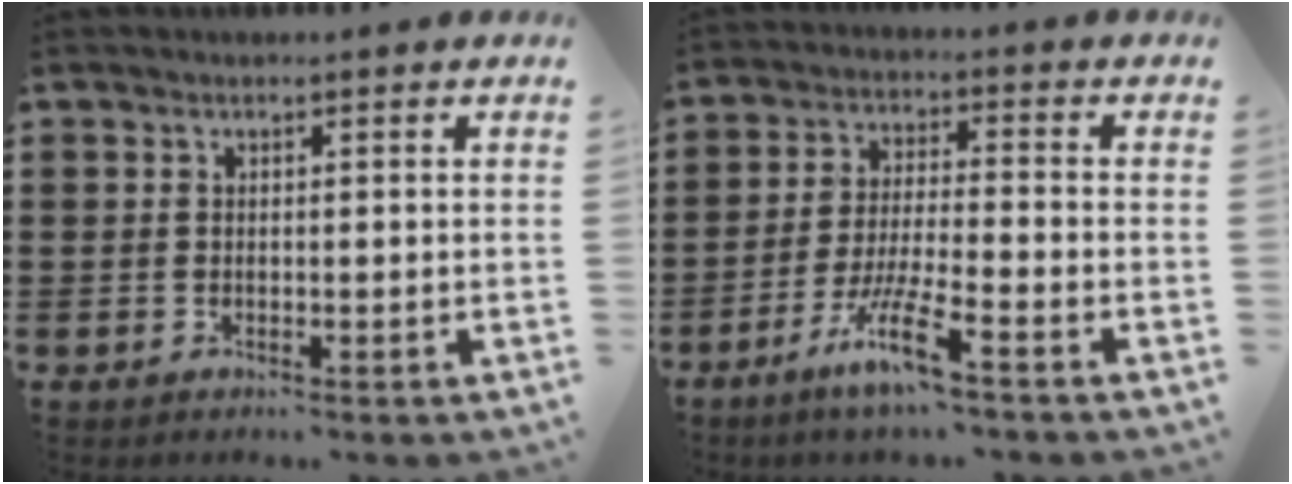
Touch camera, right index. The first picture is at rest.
{"total": 8.3, "force": [-5.6, 0.3, 6.1], "torque": [-0.133, -0.011, -0.110]}